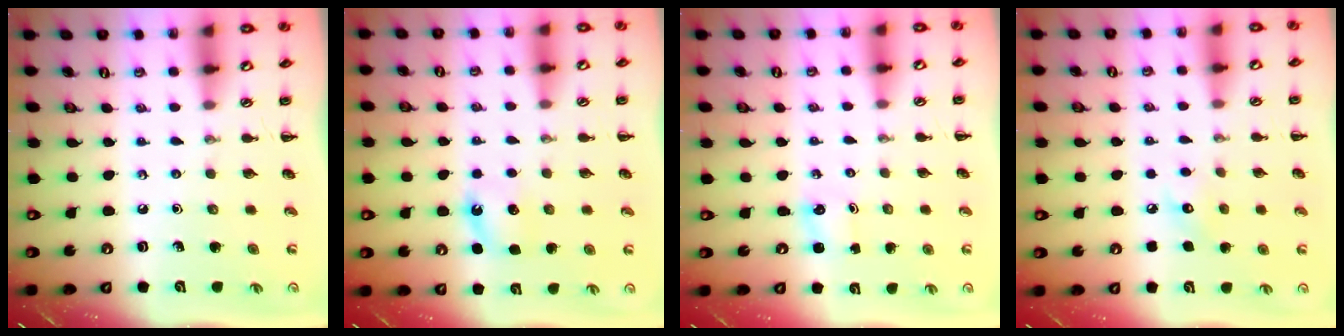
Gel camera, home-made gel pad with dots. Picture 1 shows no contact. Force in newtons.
{"total": 5.0, "press": 4.7, "slide": 1.6}
{"total": 1.2, "press": 1.2, "slide": 0.2}
{"total": 5.9, "press": 5.7, "slide": 1.2}